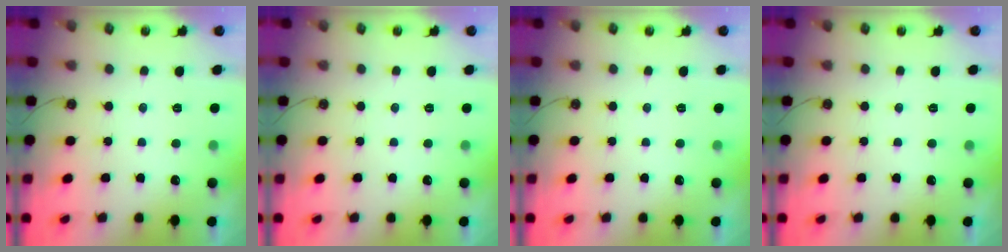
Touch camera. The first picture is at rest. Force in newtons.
{"total": 0.0}
{"total": 0.0}
{"total": 0.0}